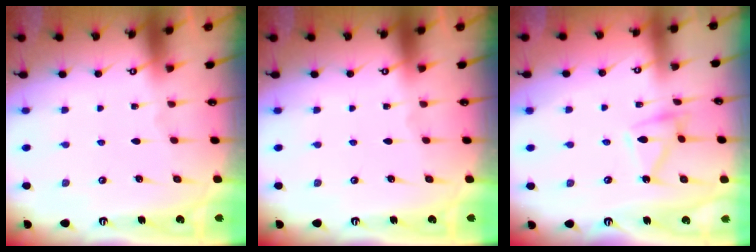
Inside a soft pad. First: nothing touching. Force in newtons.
{"total": 0.0}
{"total": 8.7, "press": 8.7, "slide": 0.3}